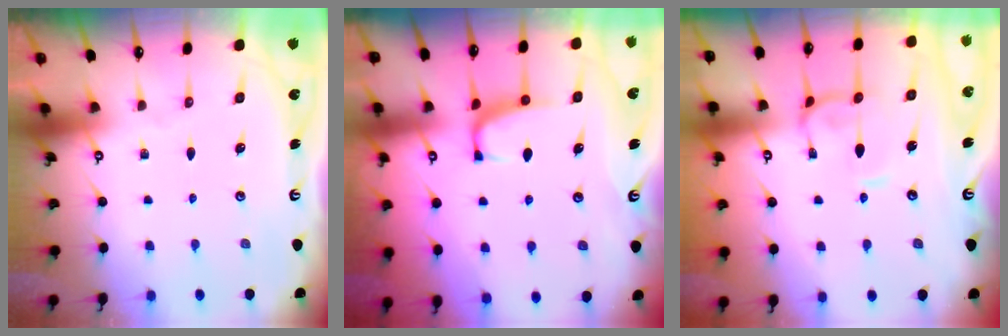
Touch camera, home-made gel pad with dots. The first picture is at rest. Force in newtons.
{"total": 1.5, "press": 1.3, "slide": 0.7}
{"total": 0.8, "press": 0.5, "slide": 0.6}